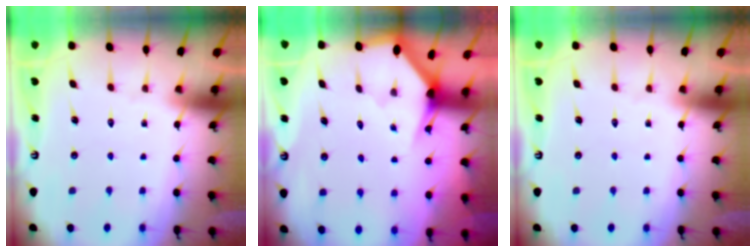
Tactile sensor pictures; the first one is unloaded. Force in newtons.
{"total": 2.3, "press": 2.3, "slide": 0.1}
{"total": 0.0}